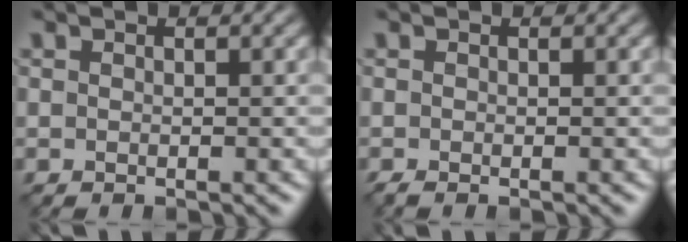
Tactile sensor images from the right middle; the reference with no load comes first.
{"total": 0.7, "force": [-0.5, 0.0, 0.4], "torque": [-0.007, -0.005, -0.012]}